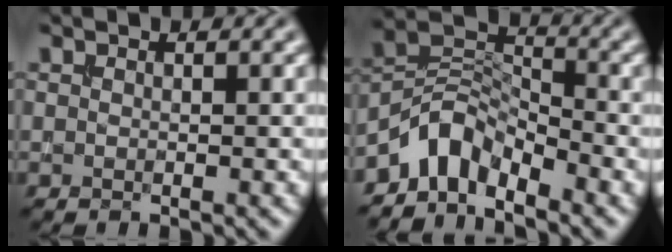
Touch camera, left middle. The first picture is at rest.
{"total": 4.6, "force": [-3.8, 2.0, 1.7], "torque": [-0.023, 0.009, -0.084]}